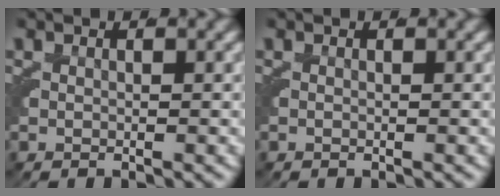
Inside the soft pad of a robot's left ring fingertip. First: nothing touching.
{"total": 0.0}